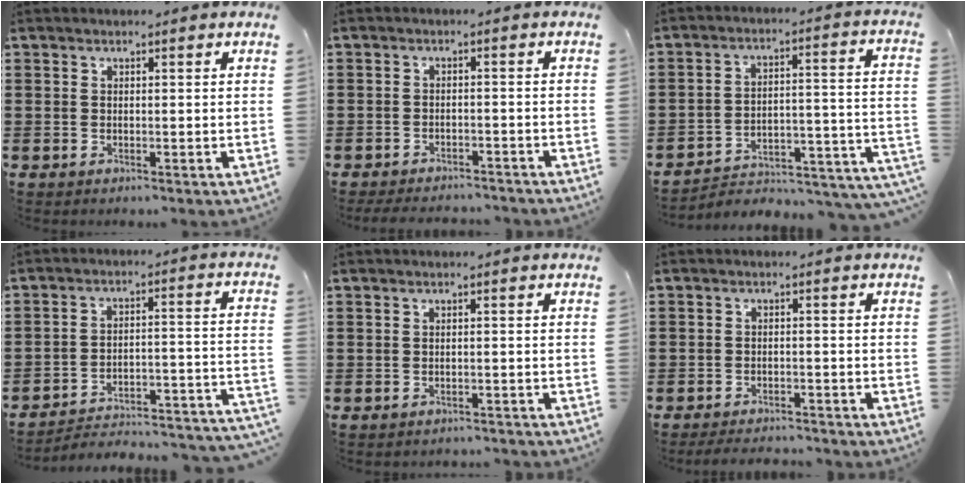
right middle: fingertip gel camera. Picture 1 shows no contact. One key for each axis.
{"total": 2.8, "fx": -2.8, "fy": 0.3, "fz": -0.1, "tx": -0.003, "ty": -0.003, "tz": -0.060}
{"total": 2.7, "fx": -2.3, "fy": 0.9, "fz": 0.9, "tx": -0.024, "ty": -0.015, "tz": -0.057}
{"total": 2.5, "fx": -2.2, "fy": 0.3, "fz": 1.1, "tx": -0.029, "ty": -0.022, "tz": -0.055}
{"total": 0.9, "fx": -0.9, "fy": -0.1, "fz": 0.0, "tx": -0.005, "ty": -0.003, "tz": -0.018}
{"total": 2.9, "fx": -2.8, "fy": 0.3, "fz": 0.0, "tx": -0.006, "ty": -0.002, "tz": -0.060}